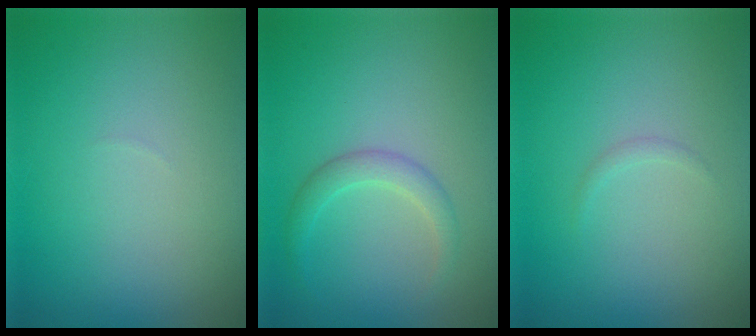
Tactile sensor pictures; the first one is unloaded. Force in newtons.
{"total": 1.9, "press": 1.9, "slide": 0.1}
{"total": 0.5, "press": 0.5, "slide": 0.0}